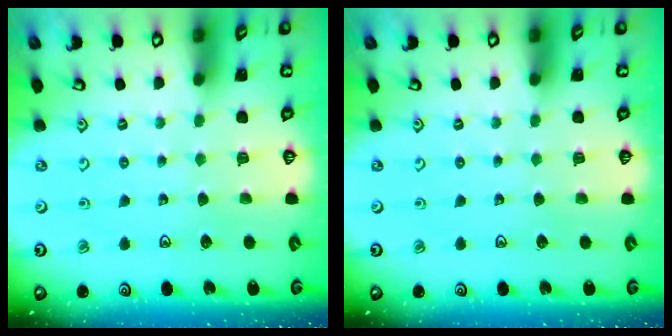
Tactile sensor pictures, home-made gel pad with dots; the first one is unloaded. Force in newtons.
{"total": 0.0}